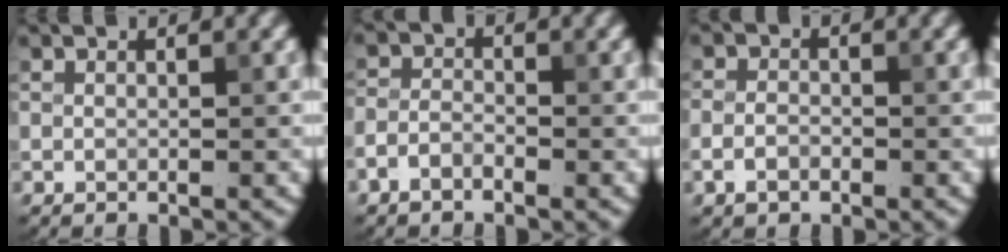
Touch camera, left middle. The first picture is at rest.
{"total": 1.9, "force": [-1.4, 1.0, 0.9], "torque": [-0.018, 0.005, -0.034]}
{"total": 2.0, "force": [-0.9, 1.3, 1.1], "torque": [-0.022, 0.002, -0.023]}